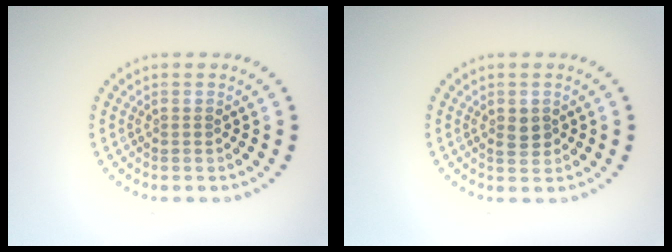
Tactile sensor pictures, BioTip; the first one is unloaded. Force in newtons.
{"total": 1.5, "press": 1.5, "slide": 0.2}